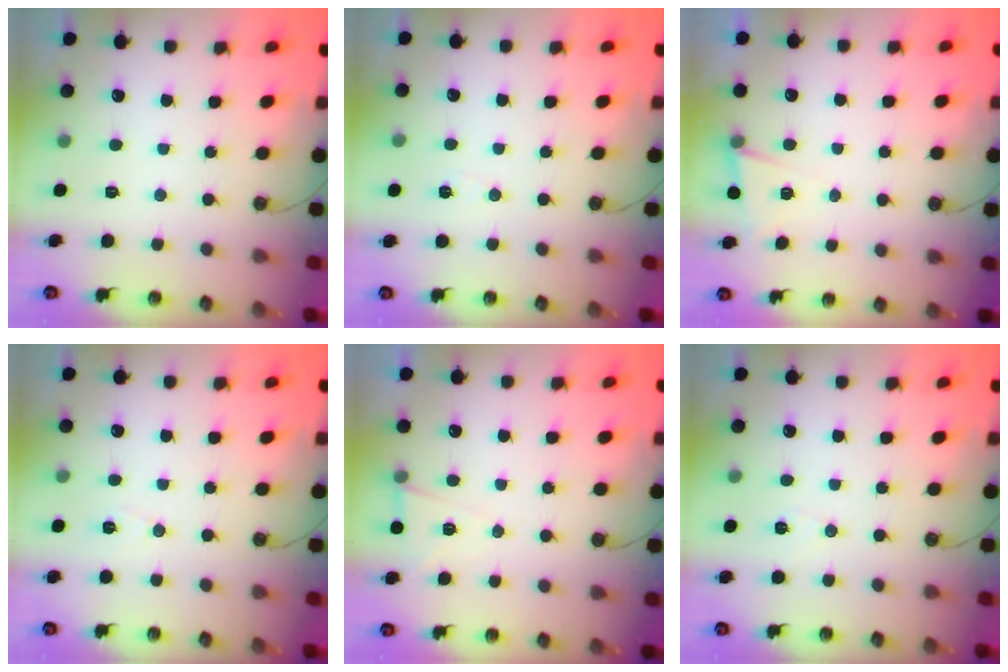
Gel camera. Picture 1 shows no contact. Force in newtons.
{"total": 4.3, "press": 3.0, "slide": 3.0}
{"total": 3.0, "press": 2.7, "slide": 1.2}
{"total": 5.7, "press": 3.5, "slide": 4.6}
{"total": 6.2, "press": 4.3, "slide": 4.4}
{"total": 5.7, "press": 5.1, "slide": 2.5}